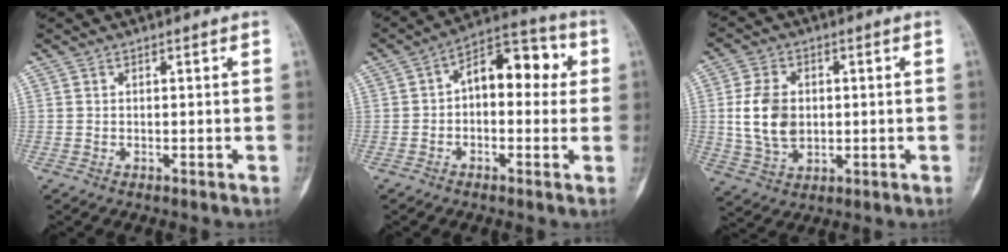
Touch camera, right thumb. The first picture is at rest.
{"total": 12.0, "force": [1.4, 7.1, 9.7], "torque": [-0.099, 0.039, 0.008]}
{"total": 9.6, "force": [0.5, 6.7, 6.8], "torque": [-0.117, -0.002, 0.015]}